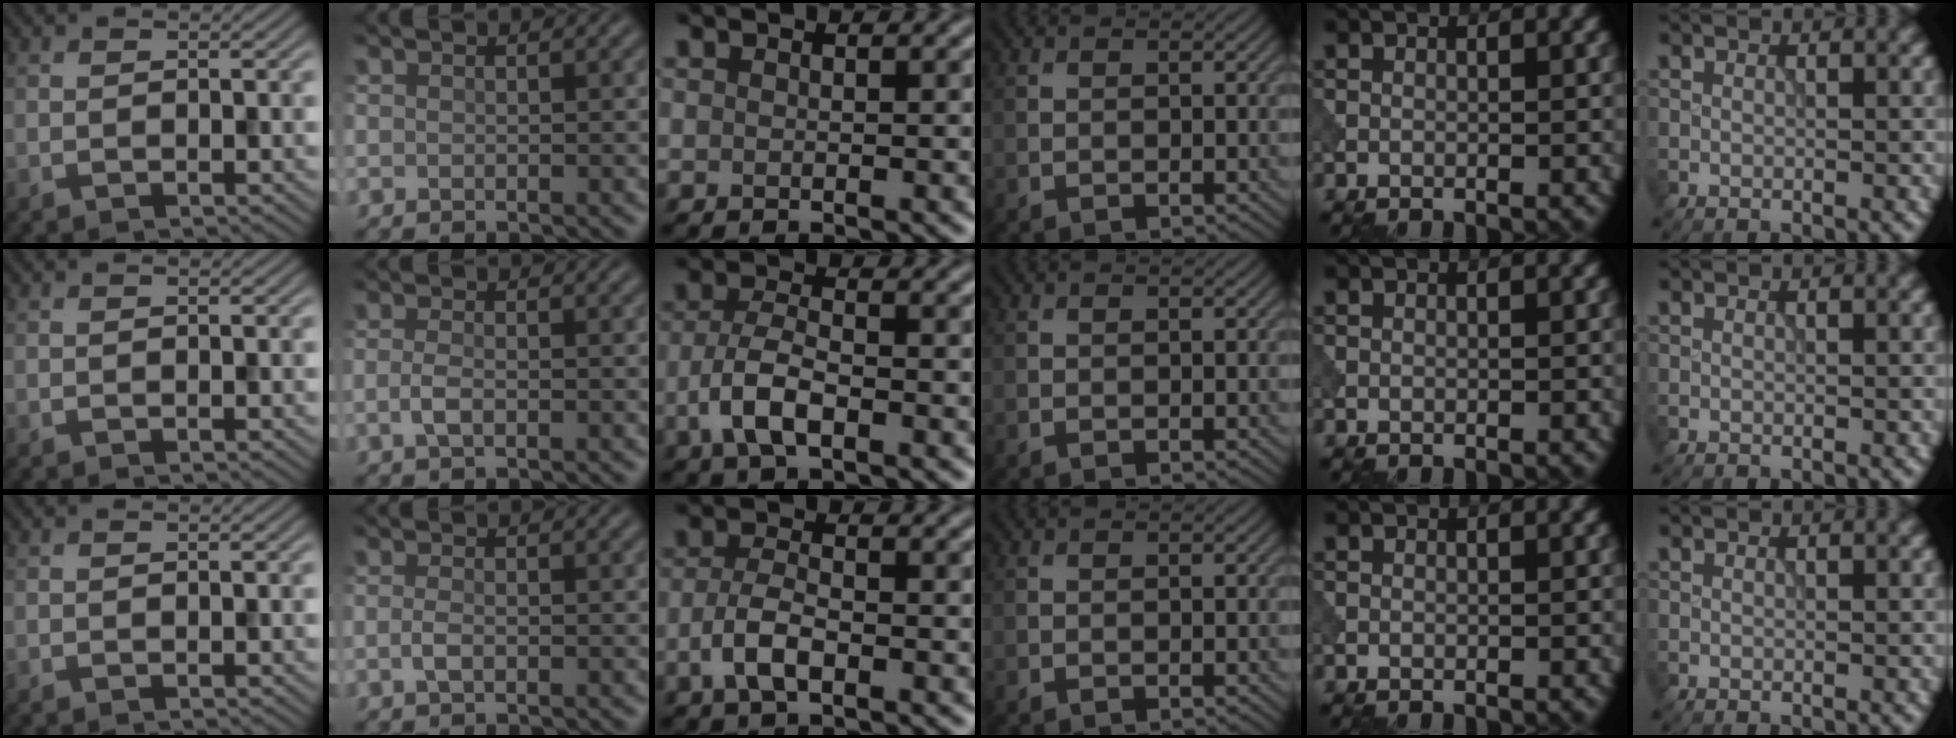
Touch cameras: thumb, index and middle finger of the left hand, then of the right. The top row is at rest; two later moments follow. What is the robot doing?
{"motion": "extract", "object": "peg toy"}